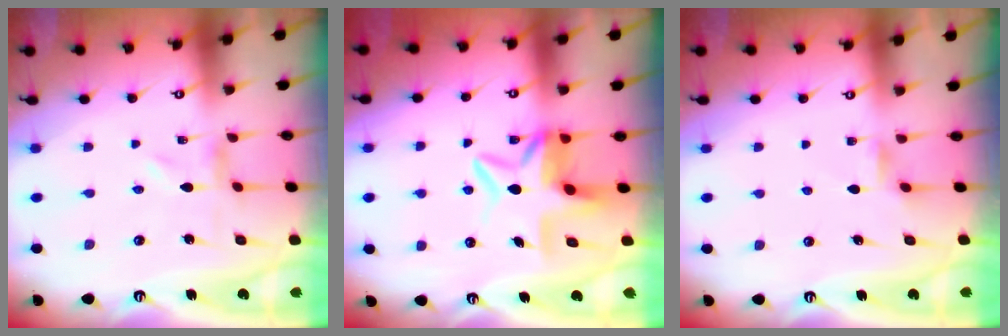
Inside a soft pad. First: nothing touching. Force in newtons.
{"total": 7.5, "press": 7.1, "slide": 2.4}
{"total": 2.4, "press": 2.3, "slide": 0.5}